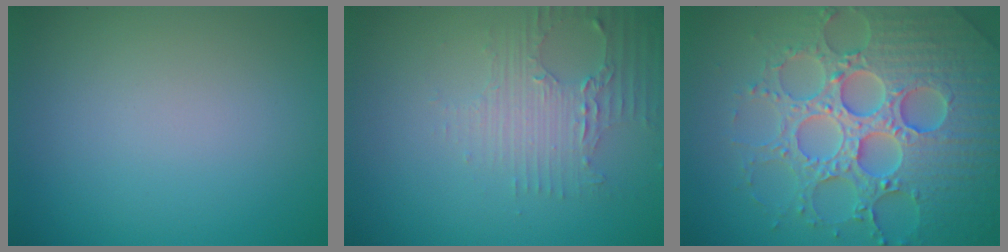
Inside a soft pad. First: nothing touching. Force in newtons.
{"total": 3.5, "press": 2.6, "slide": 2.3}
{"total": 8.0, "press": 7.8, "slide": 1.8}